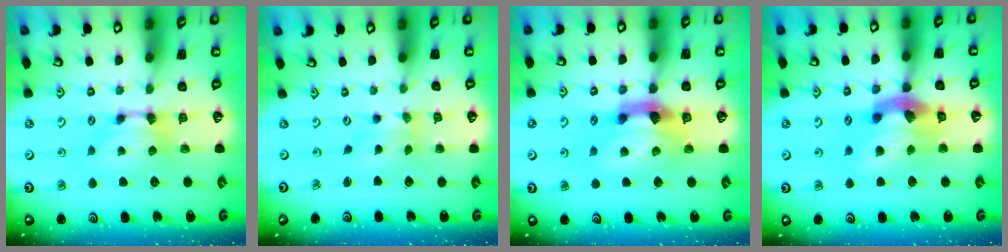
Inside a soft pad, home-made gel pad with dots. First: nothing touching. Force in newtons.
{"total": 1.4, "press": 1.0, "slide": 0.9}
{"total": 4.8, "press": 4.5, "slide": 1.7}
{"total": 8.2, "press": 7.7, "slide": 2.8}